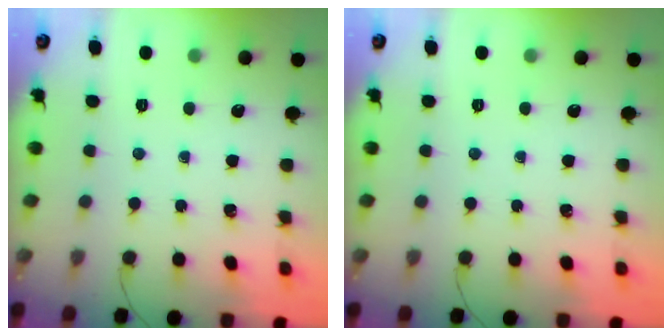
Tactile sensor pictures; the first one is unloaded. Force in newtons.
{"total": 0.0}